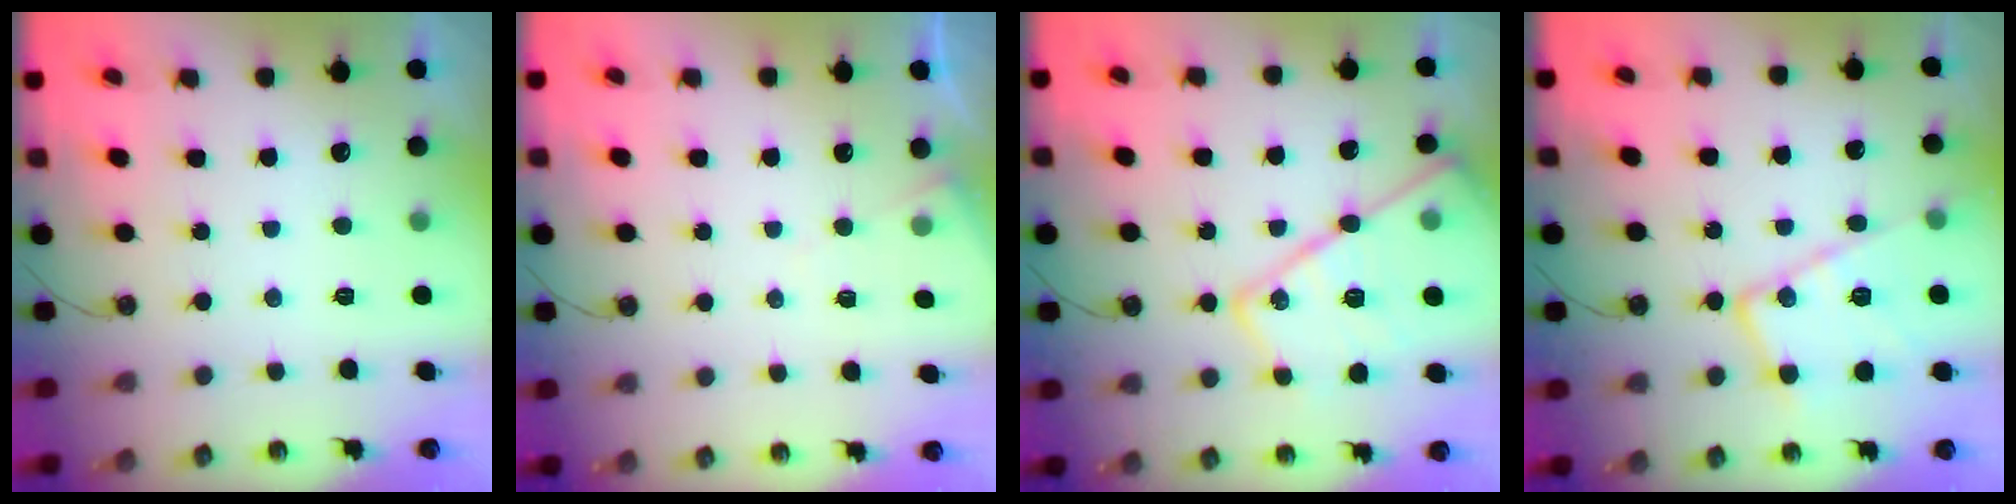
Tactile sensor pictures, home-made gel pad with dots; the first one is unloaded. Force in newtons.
{"total": 5.5, "press": 5.5, "slide": 0.6}
{"total": 22.4, "press": 22.2, "slide": 2.4}
{"total": 16.4, "press": 16.3, "slide": 1.6}